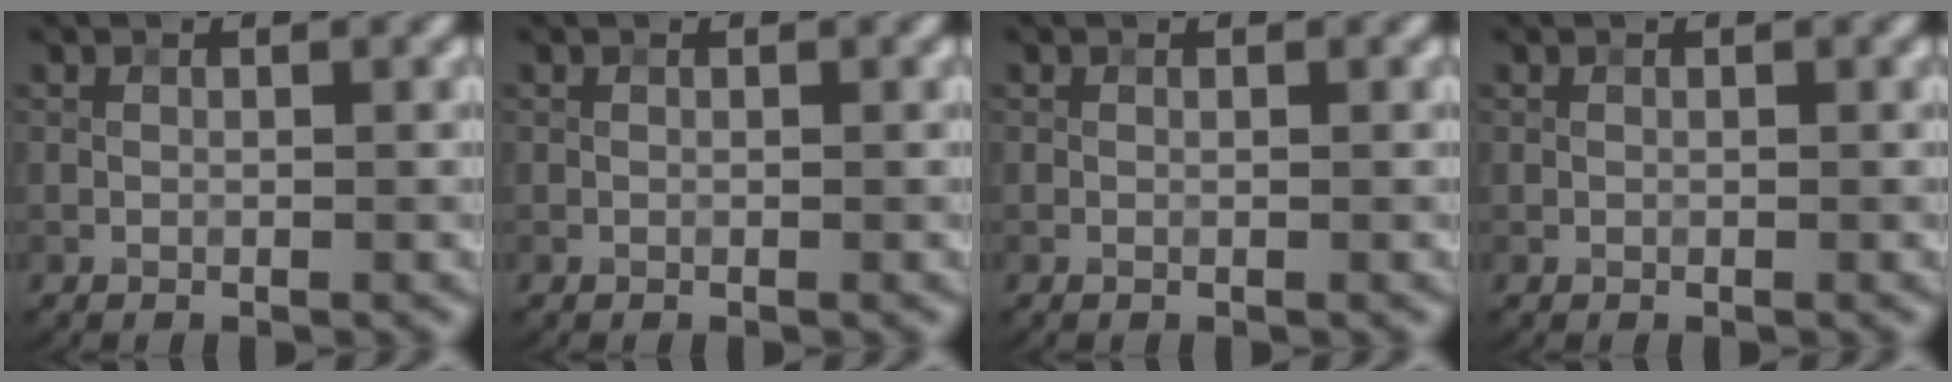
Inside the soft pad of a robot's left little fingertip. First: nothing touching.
{"total": 0.0}
{"total": 0.0}
{"total": 0.0}